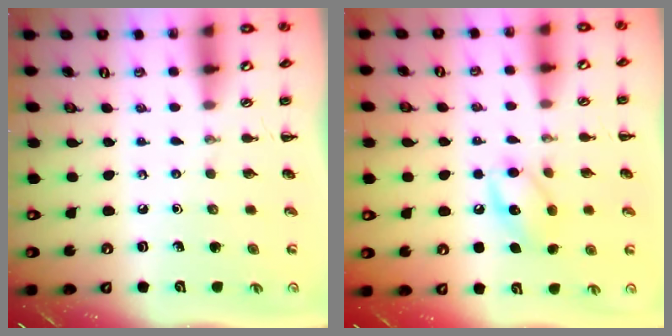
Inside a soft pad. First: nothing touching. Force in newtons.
{"total": 10.8, "press": 10.8, "slide": 0.7}